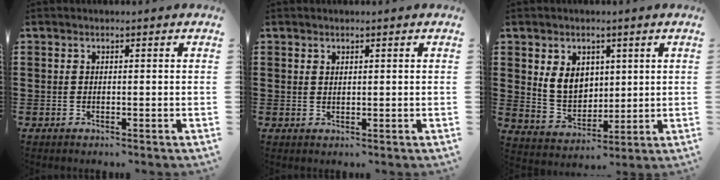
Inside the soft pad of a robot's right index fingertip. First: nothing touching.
{"total": 0.8, "force": [0.7, 0.4, 0.2], "torque": [-0.005, 0.002, 0.013]}
{"total": 6.5, "force": [1.9, 5.3, 3.3], "torque": [-0.074, 0.013, 0.037]}